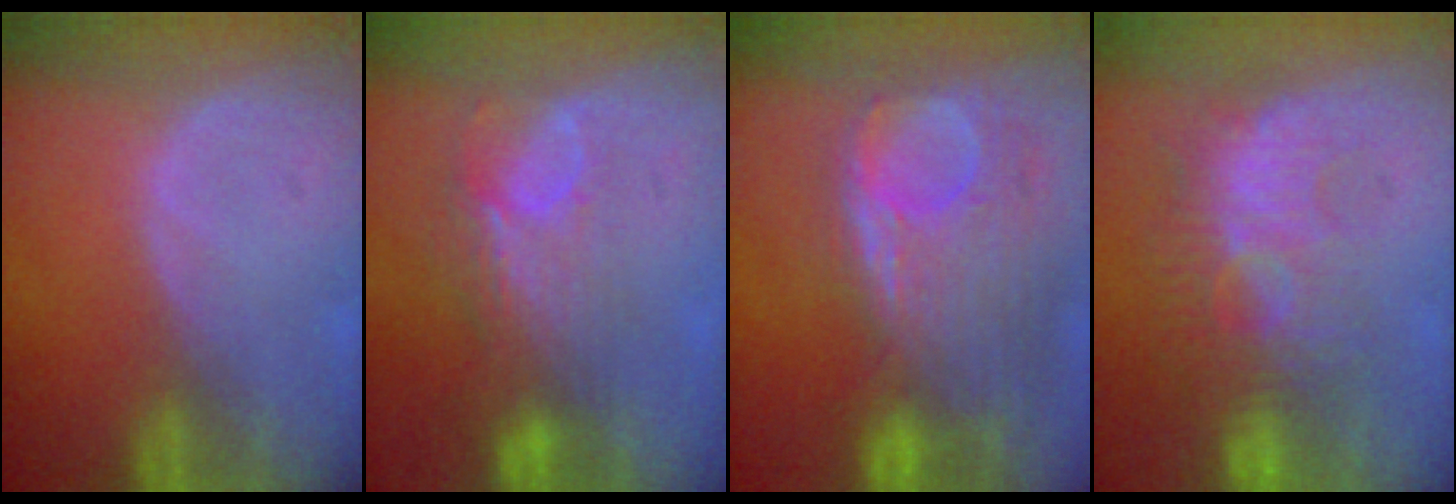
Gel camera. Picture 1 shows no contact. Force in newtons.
{"total": 7.6, "press": 6.6, "slide": 3.7}
{"total": 12.4, "press": 10.5, "slide": 6.5}
{"total": 9.1, "press": 8.7, "slide": 2.7}